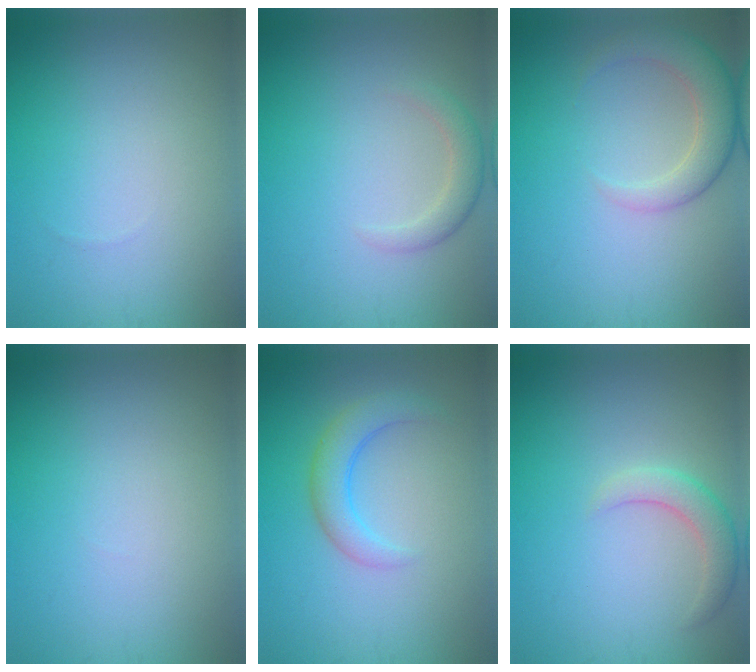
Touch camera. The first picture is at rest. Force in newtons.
{"total": 1.9, "press": 1.9, "slide": 0.1}
{"total": 3.9, "press": 3.9, "slide": 0.3}
{"total": 0.0}
{"total": 2.9, "press": 2.9, "slide": 0.3}
{"total": 2.5, "press": 2.5, "slide": 0.2}